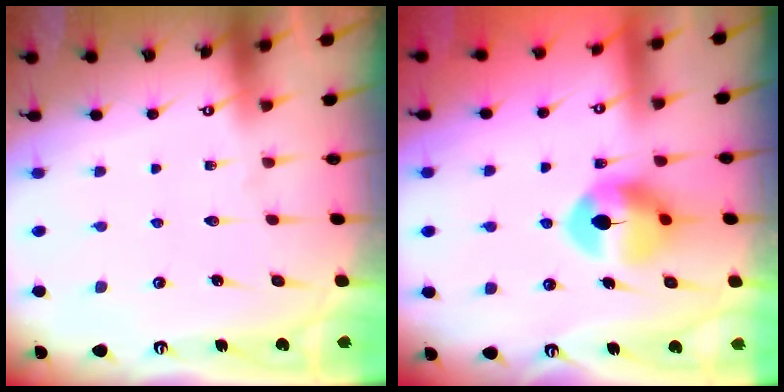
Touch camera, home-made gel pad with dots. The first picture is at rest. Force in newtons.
{"total": 10.5, "press": 10.5, "slide": 0.5}